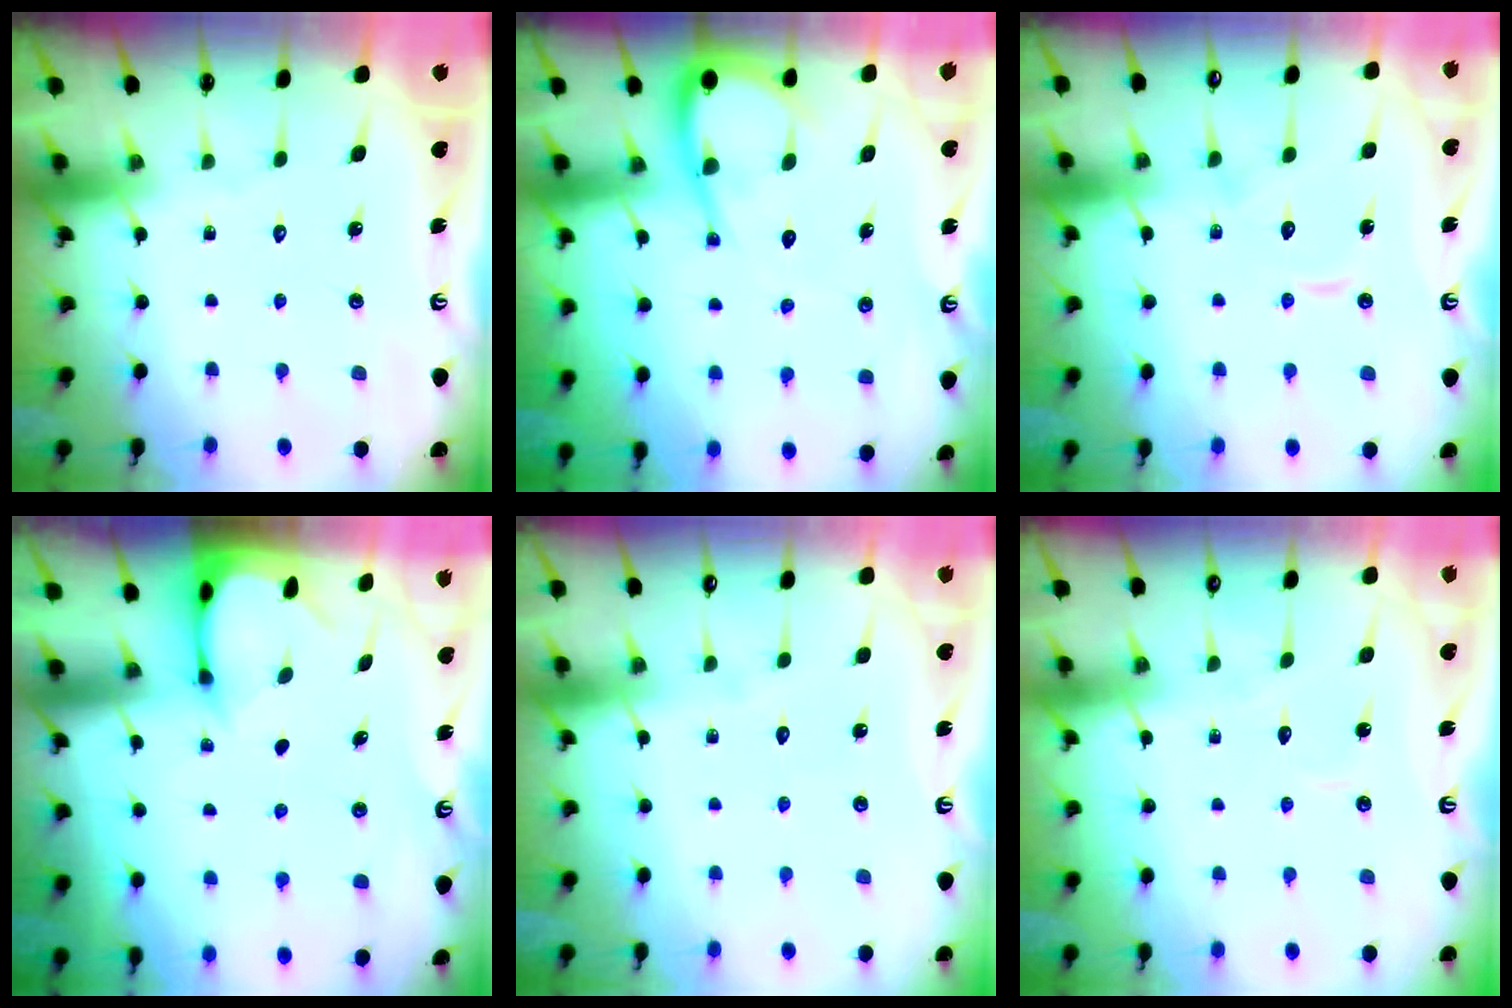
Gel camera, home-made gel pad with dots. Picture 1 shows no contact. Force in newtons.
{"total": 7.8, "press": 7.8, "slide": 0.8}
{"total": 8.3, "press": 8.3, "slide": 0.6}
{"total": 2.4, "press": 2.3, "slide": 0.3}
{"total": 1.8, "press": 1.8, "slide": 0.1}
{"total": 2.8, "press": 2.8, "slide": 0.3}